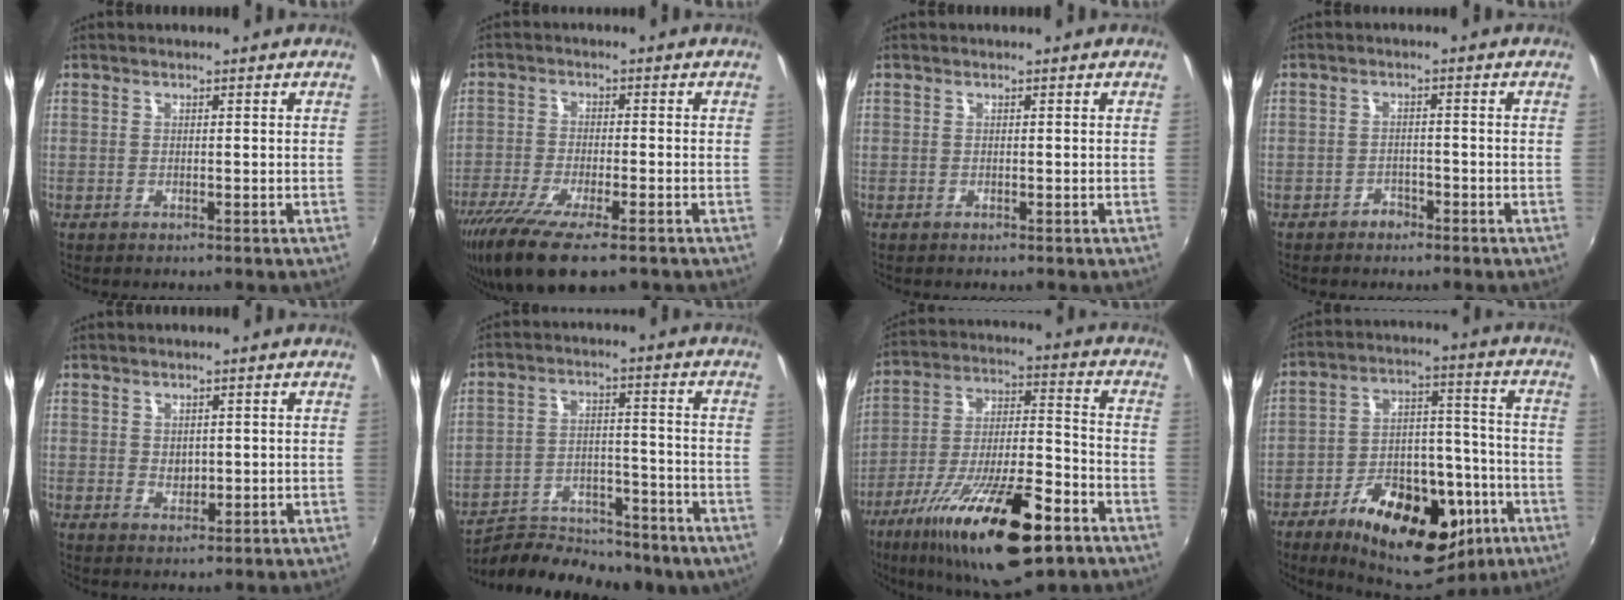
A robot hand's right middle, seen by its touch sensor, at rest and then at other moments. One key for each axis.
{"total": 12.6, "fx": -8.7, "fy": 3.0, "fz": 8.6, "tx": -0.184, "ty": -0.048, "tz": -0.155}
{"total": 0.0}
{"total": 2.3, "fx": -1.8, "fy": 1.4, "fz": 0.2, "tx": -0.010, "ty": 0.003, "tz": -0.029}
{"total": 1.9, "fx": 0.4, "fy": 1.6, "fz": 1.0, "tx": -0.013, "ty": 0.000, "tz": 0.007}
{"total": 19.1, "fx": -15.5, "fy": 7.3, "fz": 8.5, "tx": -0.167, "ty": -0.011, "tz": -0.221}
{"total": 24.1, "fx": -14.0, "fy": 6.9, "fz": 18.3, "tx": -0.324, "ty": -0.042, "tz": -0.228}
{"total": 23.7, "fx": -12.7, "fy": 11.7, "fz": 16.2, "tx": -0.274, "ty": 0.007, "tz": -0.175}